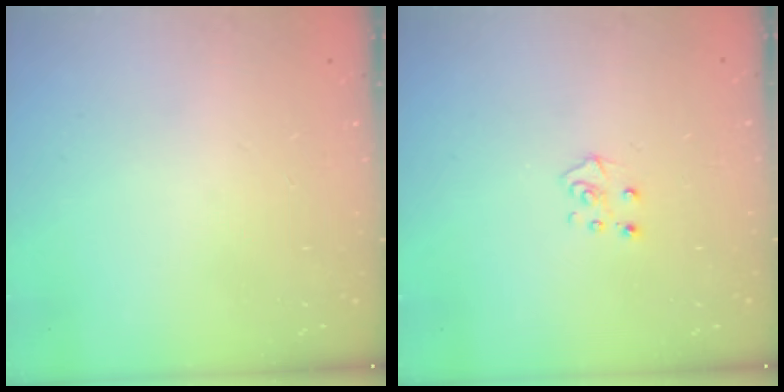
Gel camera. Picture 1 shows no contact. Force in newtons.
{"total": 5.1, "press": 5.1, "slide": 0.4}